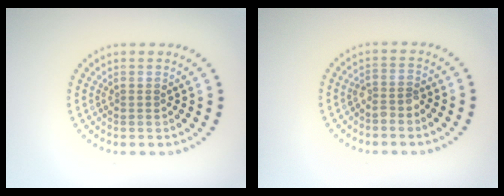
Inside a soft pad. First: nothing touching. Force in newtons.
{"total": 1.6, "press": 1.3, "slide": 0.9}